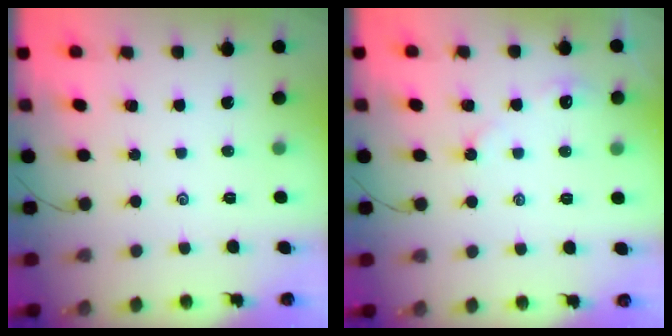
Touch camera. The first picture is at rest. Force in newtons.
{"total": 3.6, "press": 3.5, "slide": 0.6}